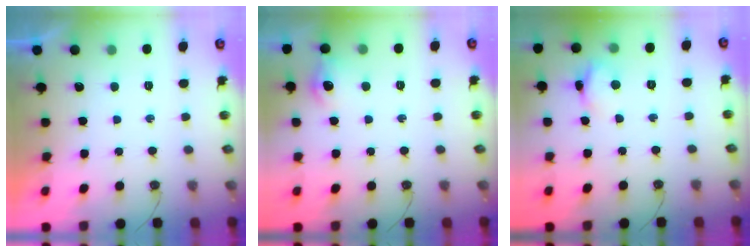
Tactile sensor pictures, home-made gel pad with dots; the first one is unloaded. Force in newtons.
{"total": 8.3, "press": 8.3, "slide": 0.9}
{"total": 5.6, "press": 5.6, "slide": 0.5}